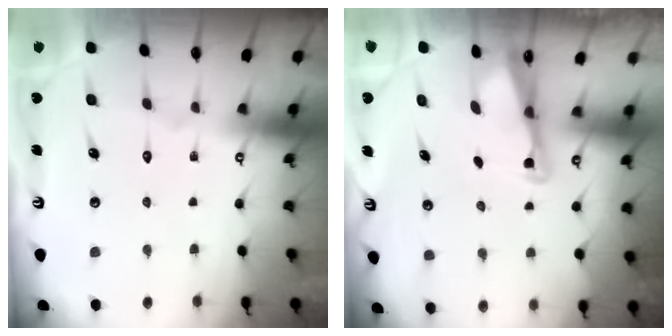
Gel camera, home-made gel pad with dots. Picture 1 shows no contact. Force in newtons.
{"total": 2.6, "press": 2.6, "slide": 0.3}